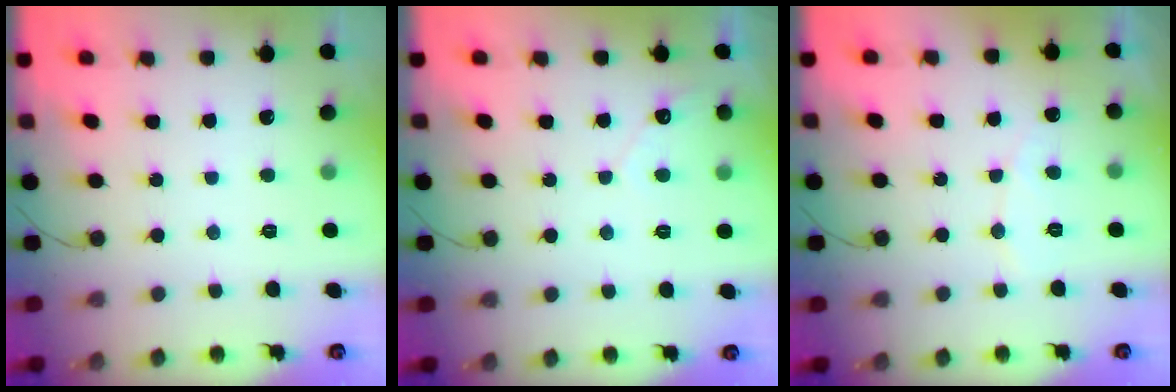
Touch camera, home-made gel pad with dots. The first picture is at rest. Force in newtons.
{"total": 2.8, "press": 2.8, "slide": 0.2}
{"total": 3.9, "press": 3.9, "slide": 0.2}